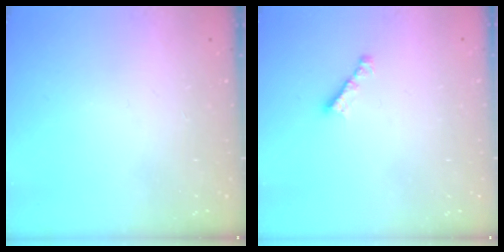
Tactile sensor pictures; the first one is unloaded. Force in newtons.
{"total": 1.7, "press": 1.6, "slide": 0.5}